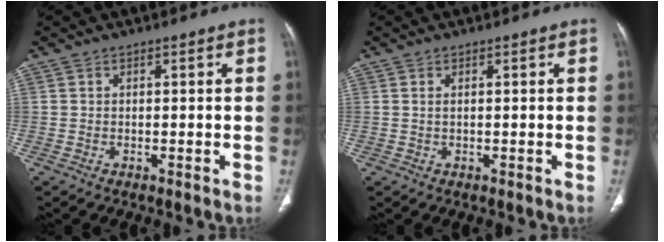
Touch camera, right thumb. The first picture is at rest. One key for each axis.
{"total": 0.6, "fx": 0.3, "fy": 0.2, "fz": 0.5, "tx": -0.017, "ty": 0.004, "tz": 0.007}